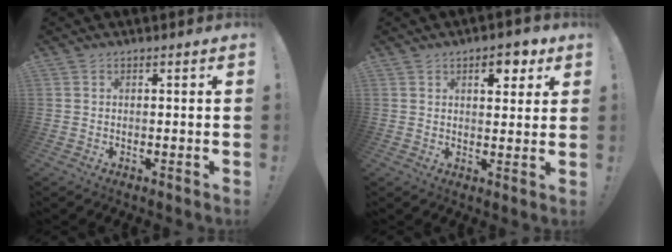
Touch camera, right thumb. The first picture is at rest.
{"total": 6.6, "force": [3.4, 3.5, 4.4], "torque": [-0.043, -0.012, 0.052]}